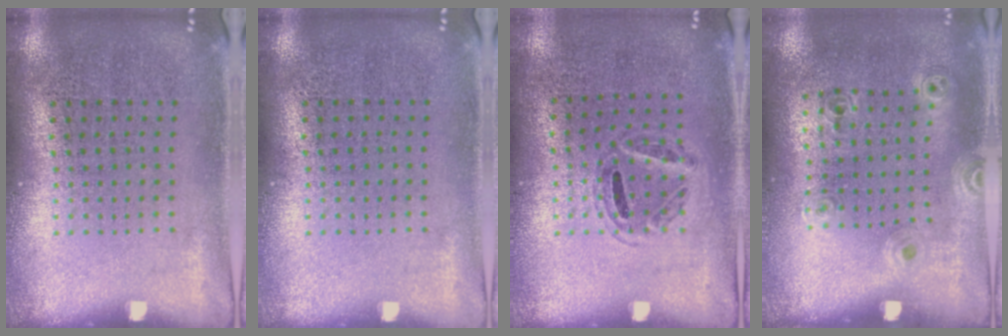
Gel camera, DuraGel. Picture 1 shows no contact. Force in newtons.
{"total": 0.0}
{"total": 1.0, "press": 0.7, "slide": 0.6}
{"total": 1.1, "press": 0.9, "slide": 0.7}